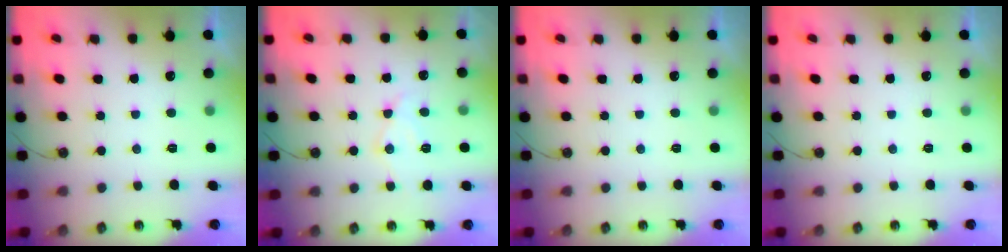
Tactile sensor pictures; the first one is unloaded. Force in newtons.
{"total": 11.0, "press": 10.9, "slide": 0.7}
{"total": 0.0}
{"total": 0.0}